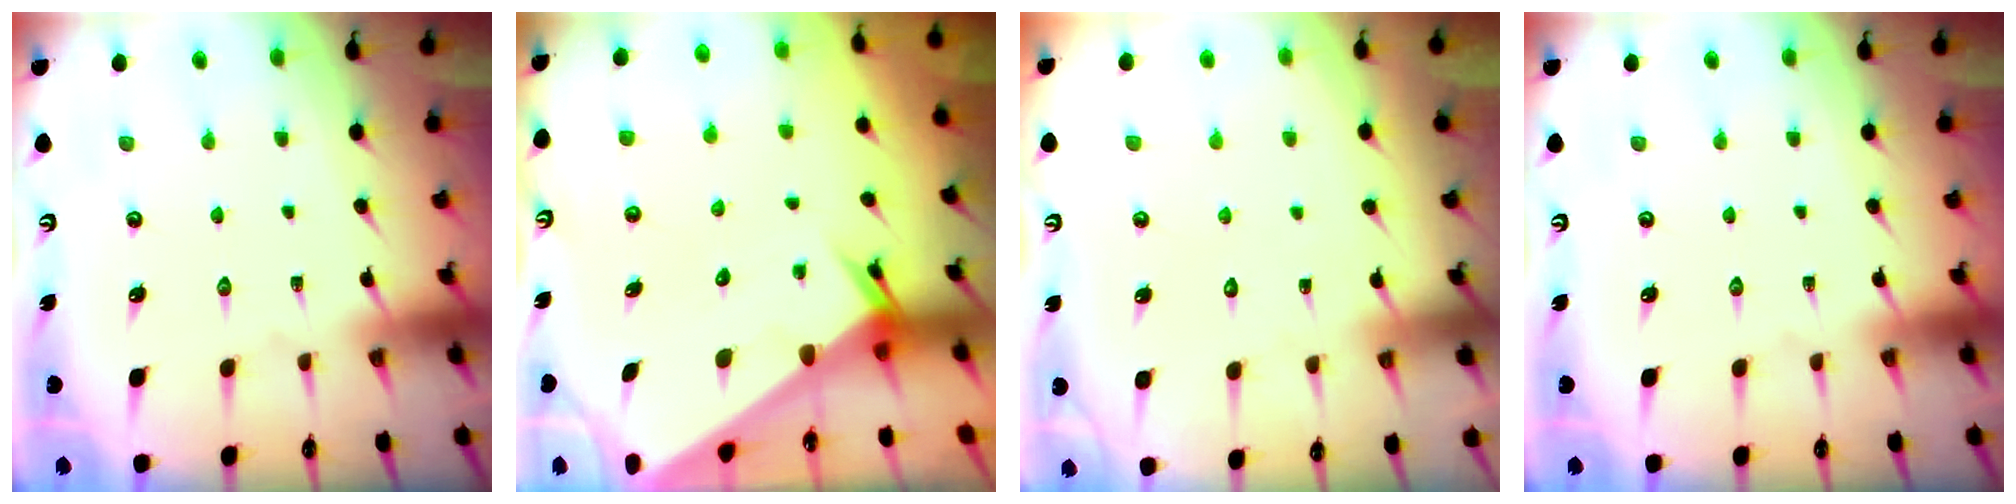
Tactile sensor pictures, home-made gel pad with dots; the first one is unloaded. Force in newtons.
{"total": 2.4, "press": 2.4, "slide": 0.0}
{"total": 4.3, "press": 4.2, "slide": 0.3}
{"total": 0.0}